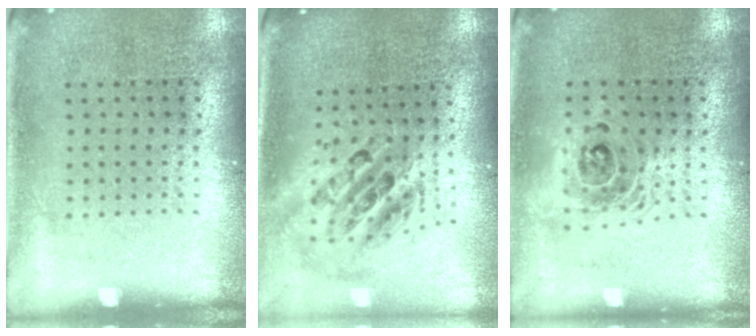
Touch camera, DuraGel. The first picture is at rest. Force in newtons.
{"total": 2.4, "press": 1.8, "slide": 1.5}
{"total": 1.5, "press": 1.3, "slide": 0.9}